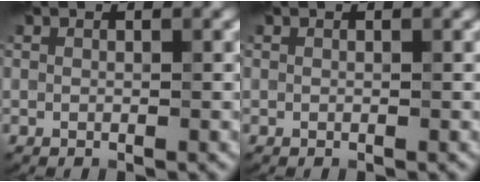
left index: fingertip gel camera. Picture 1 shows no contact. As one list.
[{"total": 0.0}]